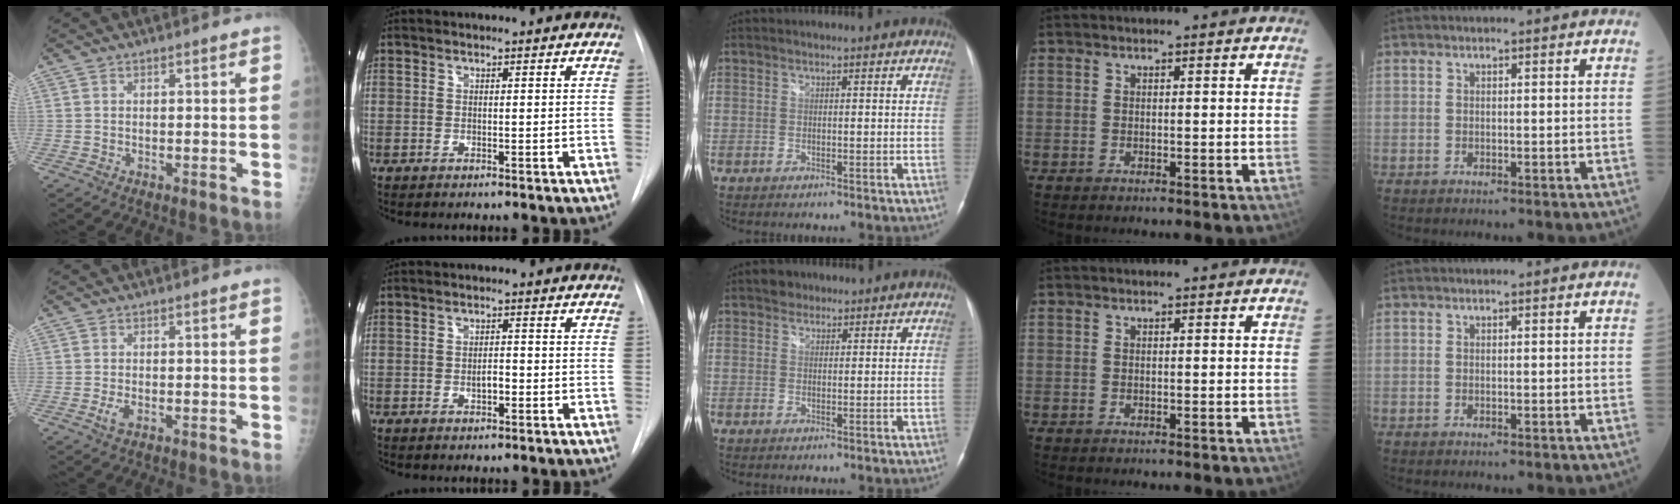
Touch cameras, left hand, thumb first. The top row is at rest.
{"thumb": {"total": 1.9, "force": [-0.2, 0.8, 1.7], "torque": [-0.038, -0.003, -0.001]}, "index": {"total": 1.6, "force": [-0.5, 0.7, 1.4], "torque": [-0.023, 0.002, -0.008]}, "middle": {"total": 2.0, "force": [1.4, 1.4, 0.2], "torque": [-0.004, 0.005, 0.020]}}